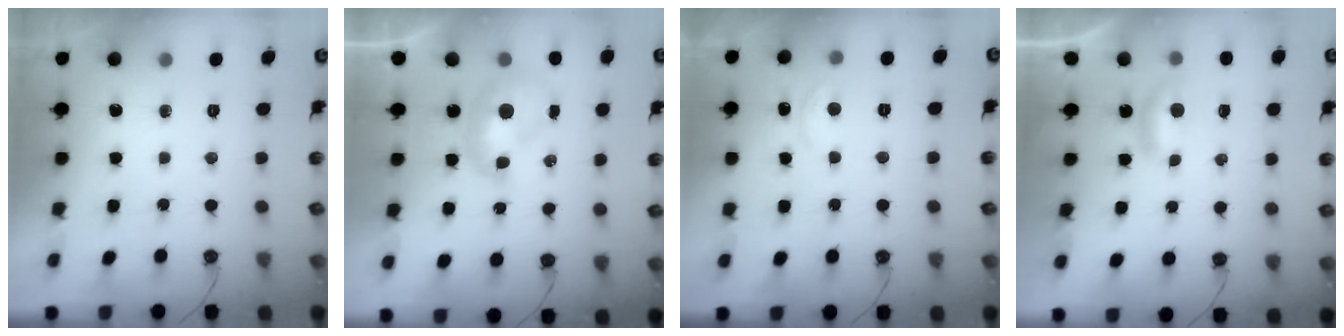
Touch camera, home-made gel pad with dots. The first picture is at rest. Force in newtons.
{"total": 1.6, "press": 1.6, "slide": 0.2}
{"total": 2.6, "press": 2.6, "slide": 0.1}
{"total": 2.3, "press": 2.3, "slide": 0.4}